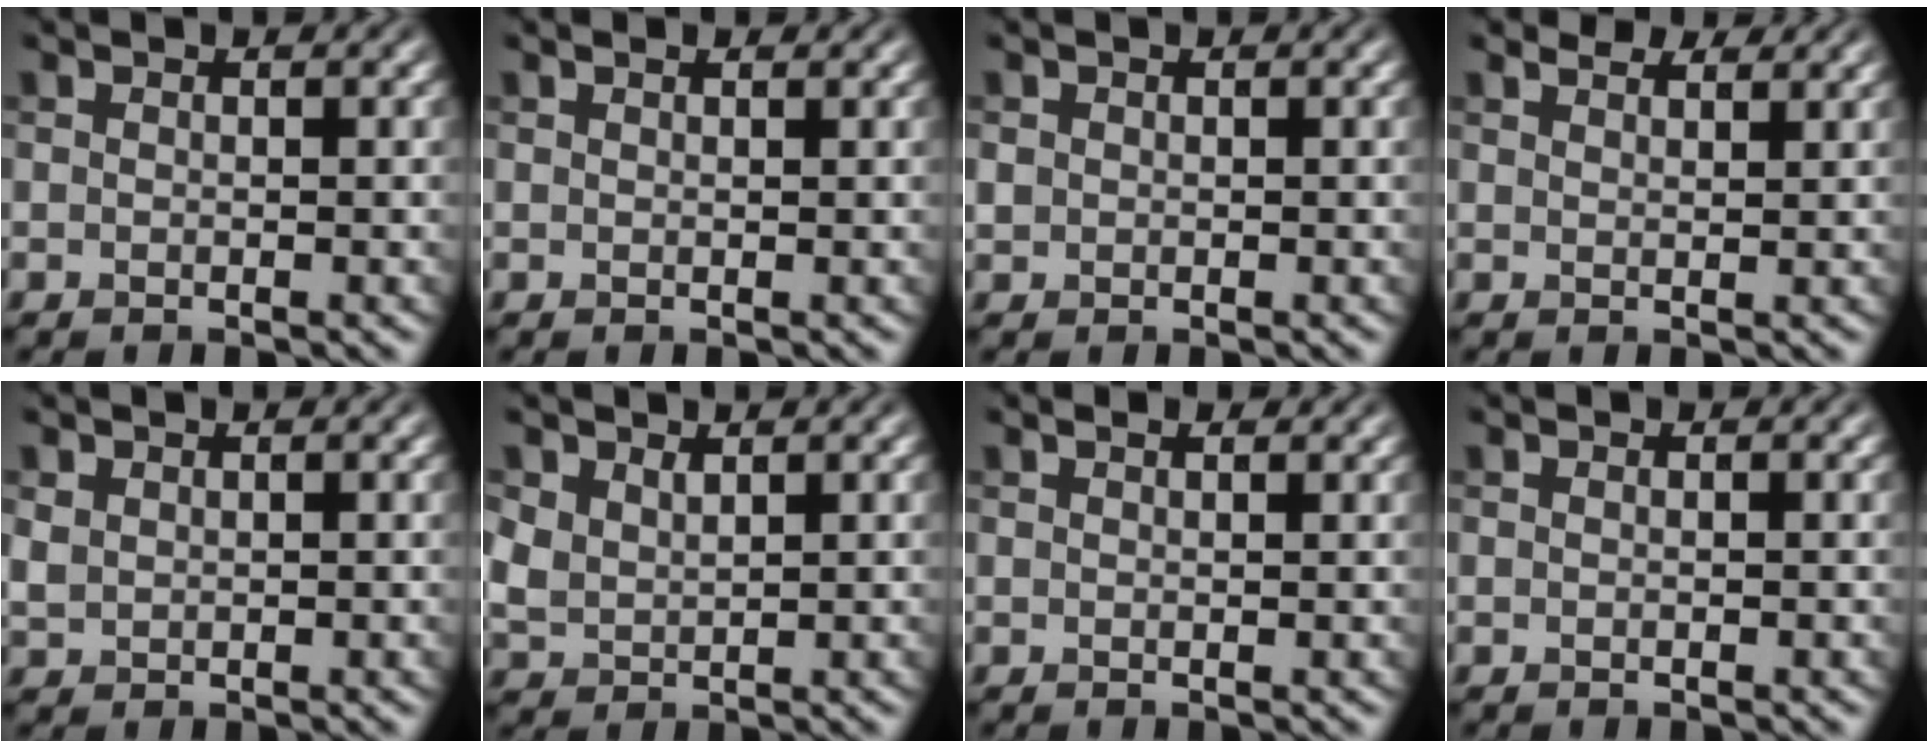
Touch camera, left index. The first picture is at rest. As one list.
[{"total": 0.7, "force": [0.6, 0.1, 0.3], "torque": [-0.006, 0.000, 0.008]}, {"total": 0.8, "force": [0.2, 0.8, 0.2], "torque": [-0.001, -0.002, 0.003]}, {"total": 2.8, "force": [2.6, 0.7, 0.9], "torque": [-0.019, 0.005, 0.036]}, {"total": 1.3, "force": [0.8, 1.0, 0.4], "torque": [-0.012, -0.001, 0.019]}, {"total": 2.4, "force": [1.3, 1.6, 1.2], "torque": [-0.033, -0.004, 0.030]}, {"total": 1.0, "force": [0.9, 0.2, 0.5], "torque": [-0.010, -0.001, 0.011]}, {"total": 0.0}]